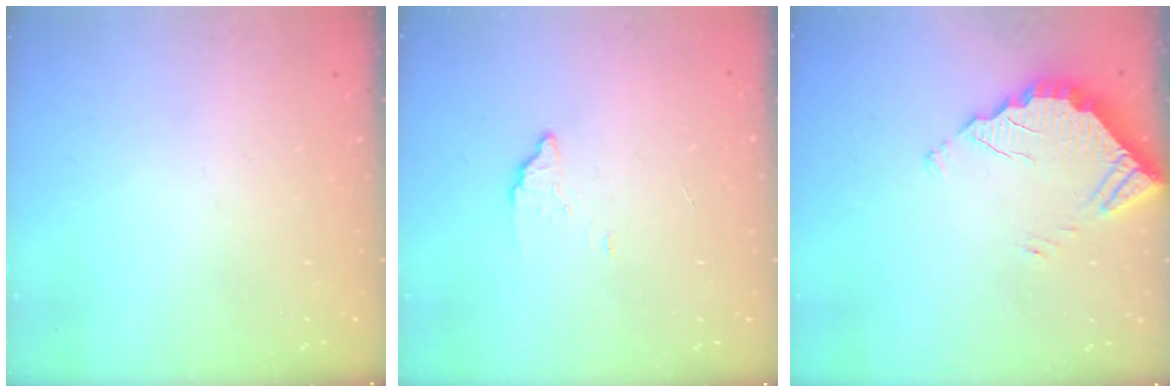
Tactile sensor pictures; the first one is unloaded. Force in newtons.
{"total": 2.0, "press": 2.0, "slide": 0.1}
{"total": 3.5, "press": 3.5, "slide": 0.2}